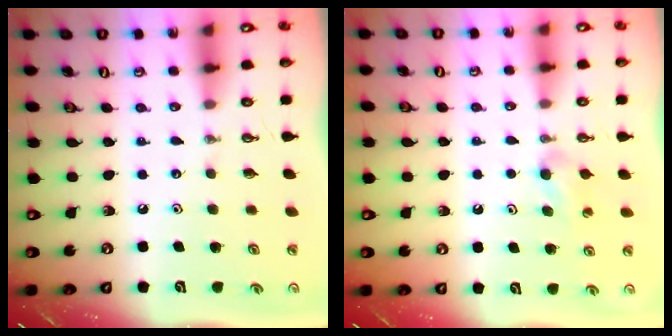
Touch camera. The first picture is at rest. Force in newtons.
{"total": 5.5, "press": 2.8, "slide": 4.8}